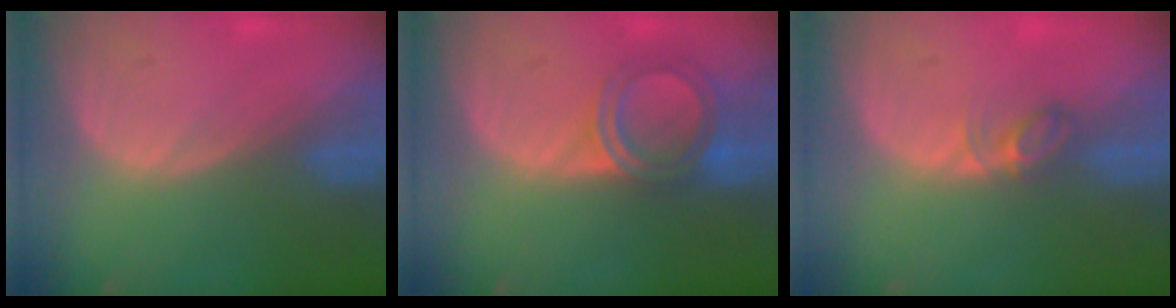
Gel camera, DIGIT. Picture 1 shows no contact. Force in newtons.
{"total": 6.0, "press": 5.4, "slide": 2.6}
{"total": 2.5, "press": 2.5, "slide": 0.4}